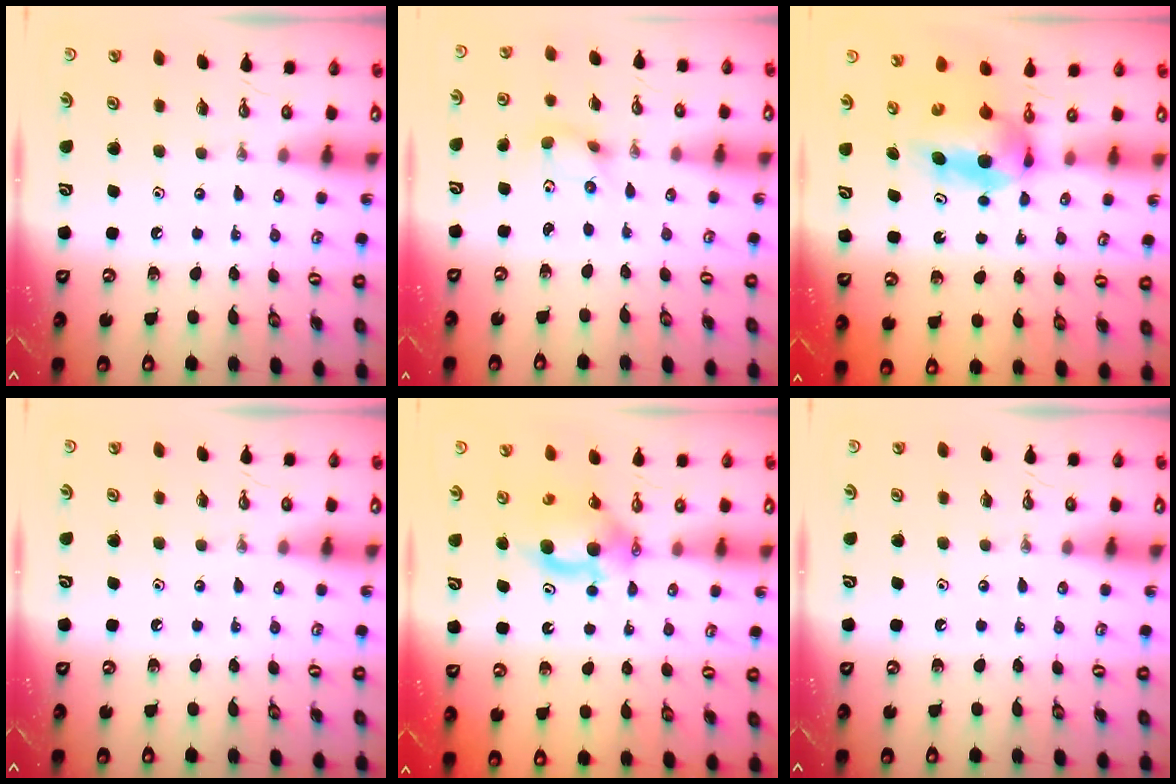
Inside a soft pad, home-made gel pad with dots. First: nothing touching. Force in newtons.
{"total": 2.3, "press": 2.2, "slide": 0.8}
{"total": 5.5, "press": 5.2, "slide": 1.8}
{"total": 0.0}
{"total": 7.5, "press": 5.0, "slide": 5.6}
{"total": 0.0}